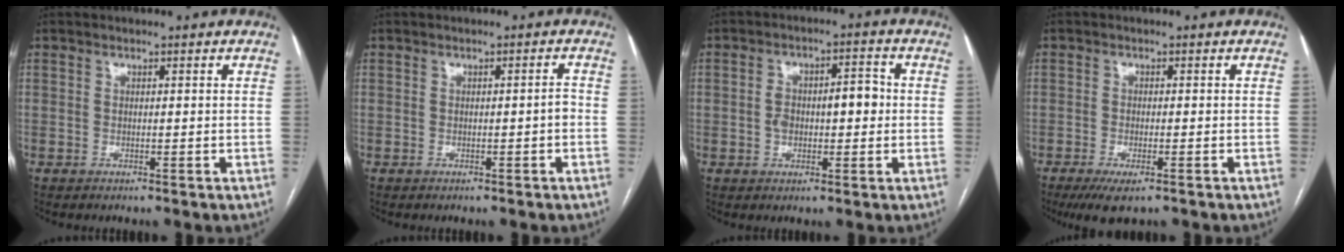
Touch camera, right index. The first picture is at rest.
{"total": 1.2, "force": [-0.4, 0.1, 1.2], "torque": [-0.011, 0.003, -0.007]}
{"total": 6.9, "force": [-0.1, 3.5, 6.0], "torque": [-0.105, 0.027, 0.001]}
{"total": 5.1, "force": [-3.4, 1.3, 3.6], "torque": [-0.059, -0.011, -0.052]}